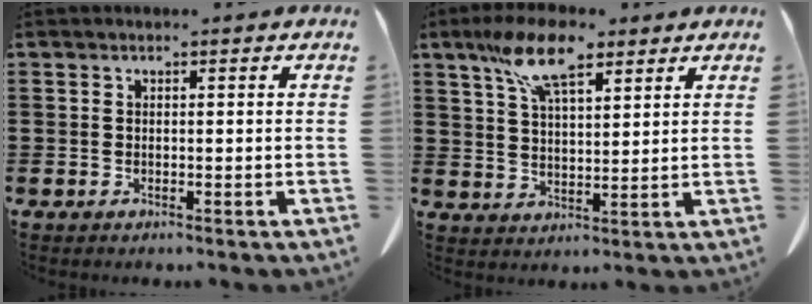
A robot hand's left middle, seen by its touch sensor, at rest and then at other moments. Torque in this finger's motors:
{"motor_torque": [1.75, 0.39, 0.64, 0.10]}